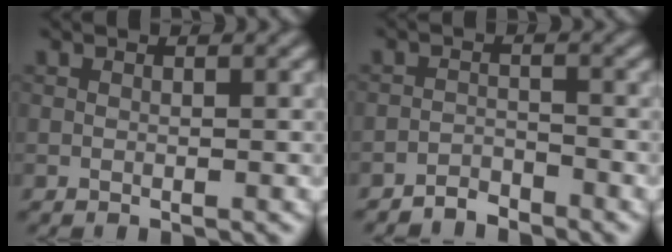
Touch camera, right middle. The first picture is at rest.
{"total": 1.9, "force": [-1.9, 0.0, -0.2], "torque": [0.004, 0.014, -0.033]}